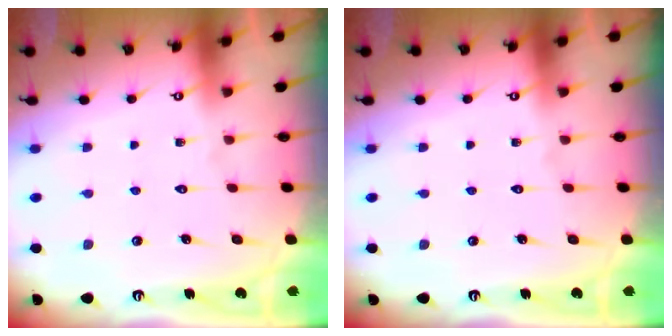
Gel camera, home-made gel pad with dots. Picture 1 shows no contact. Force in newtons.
{"total": 0.0}